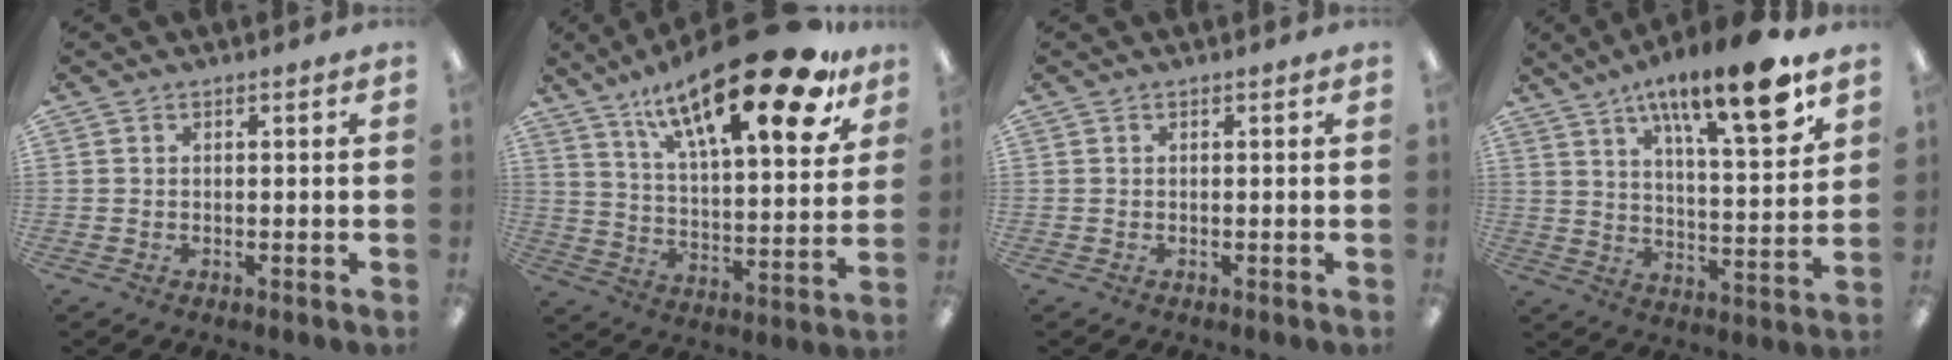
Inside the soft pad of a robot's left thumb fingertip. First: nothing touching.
{"total": 26.6, "force": [17.2, 8.0, 18.7], "torque": [-0.285, -0.104, 0.277]}
{"total": 0.0}
{"total": 18.2, "force": [12.1, 4.6, 12.8], "torque": [-0.197, -0.070, 0.190]}